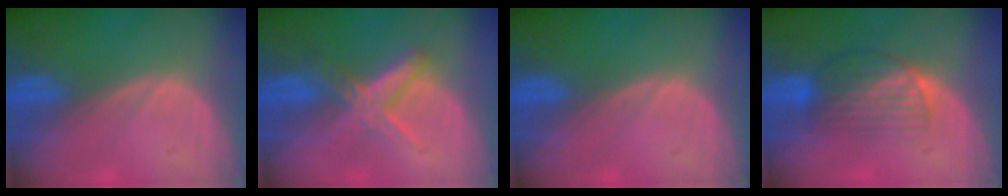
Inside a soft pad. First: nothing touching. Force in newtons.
{"total": 6.0, "press": 5.4, "slide": 2.5}
{"total": 0.0}
{"total": 6.6, "press": 5.8, "slide": 3.3}